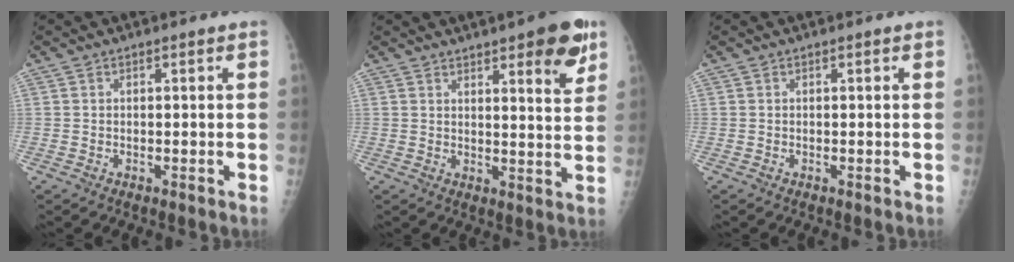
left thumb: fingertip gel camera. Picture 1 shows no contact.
{"total": 9.8, "force": [5.7, 2.7, 7.5], "torque": [-0.076, -0.028, 0.072]}
{"total": 0.0}